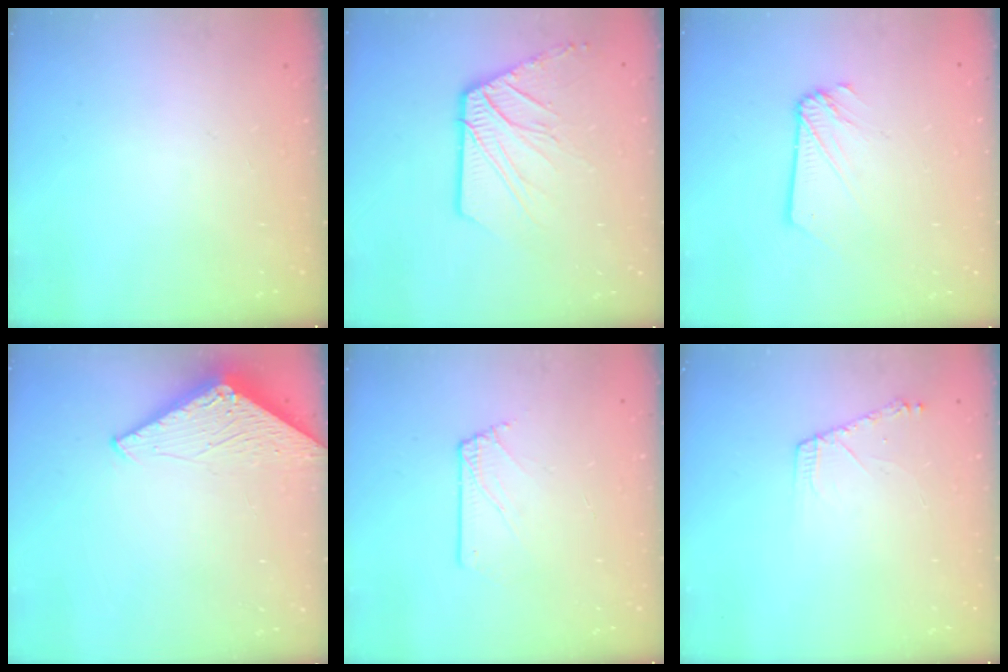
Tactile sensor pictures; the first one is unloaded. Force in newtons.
{"total": 11.3, "press": 11.3, "slide": 1.1}
{"total": 2.6, "press": 2.6, "slide": 0.3}
{"total": 2.9, "press": 2.9, "slide": 0.2}
{"total": 2.3, "press": 2.3, "slide": 0.3}
{"total": 4.2, "press": 4.2, "slide": 0.6}